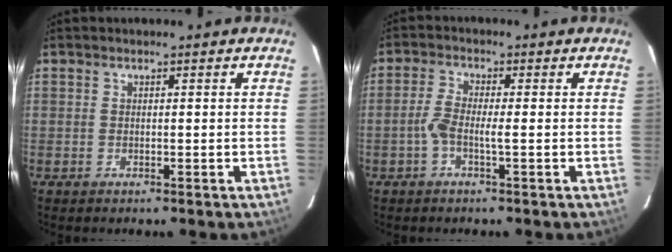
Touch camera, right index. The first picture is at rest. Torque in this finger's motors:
{"motor_torque": [0.75, -0.31, 0.39, 0.10]}